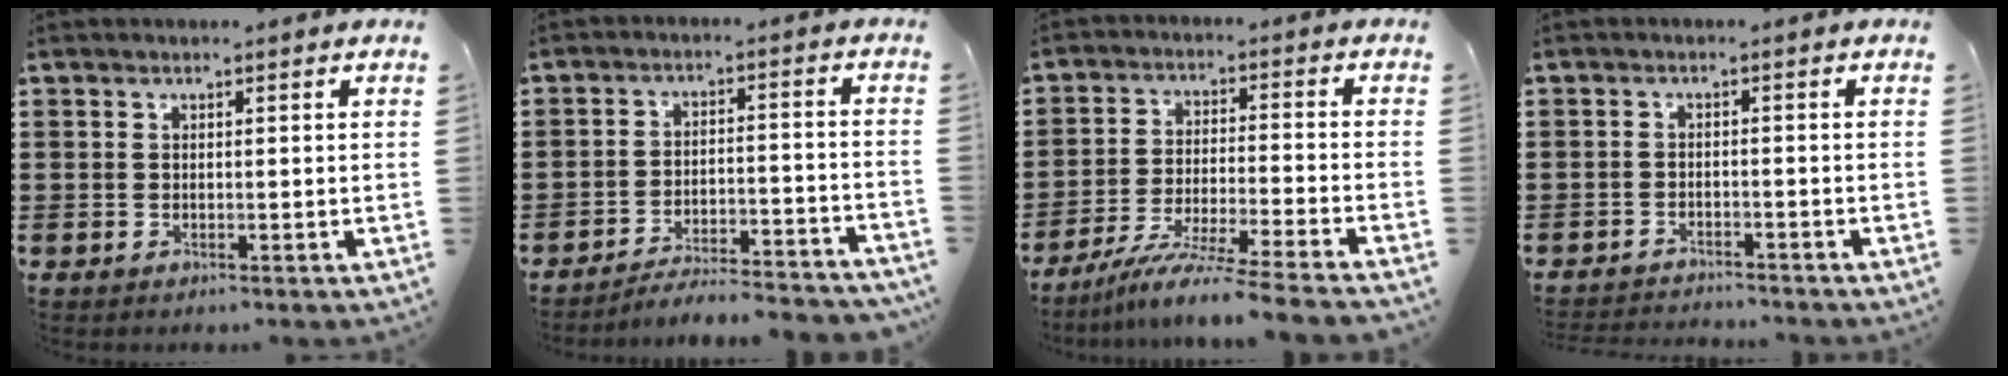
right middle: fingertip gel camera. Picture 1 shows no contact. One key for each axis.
{"total": 4.6, "fx": -4.5, "fy": 0.0, "fz": 1.1, "tx": -0.022, "ty": -0.003, "tz": -0.092}
{"total": 8.5, "fx": -7.3, "fy": -0.7, "fz": 4.2, "tx": -0.079, "ty": -0.012, "tz": -0.144}
{"total": 2.1, "fx": -2.1, "fy": 0.1, "fz": 0.0, "tx": -0.005, "ty": 0.000, "tz": -0.045}